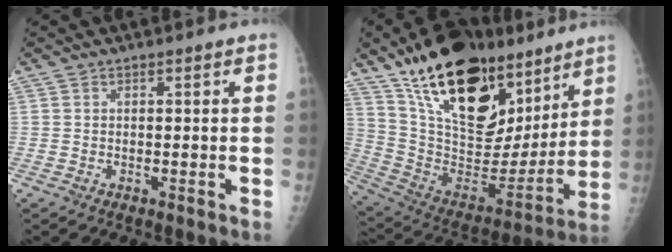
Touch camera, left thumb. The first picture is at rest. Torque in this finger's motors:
{"motor_torque": [2.51, 2.51, 1.39, -1.39, 0.40]}